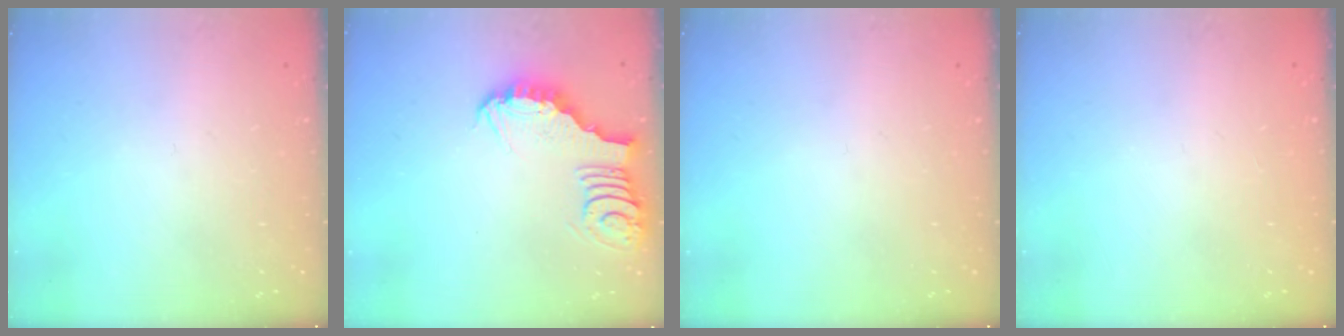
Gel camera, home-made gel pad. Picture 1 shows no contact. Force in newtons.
{"total": 4.0, "press": 4.0, "slide": 0.4}
{"total": 0.0}
{"total": 1.6, "press": 1.5, "slide": 0.2}